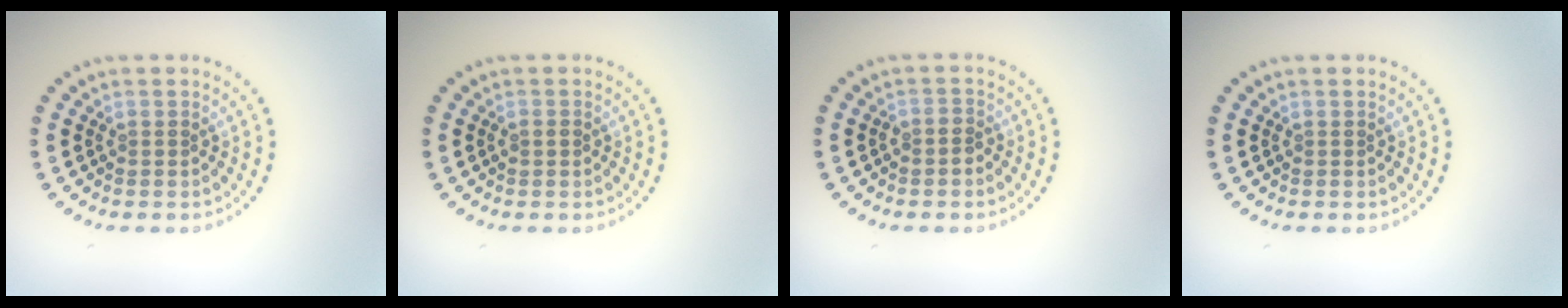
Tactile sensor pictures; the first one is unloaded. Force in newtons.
{"total": 0.8, "press": 0.8, "slide": 0.1}
{"total": 1.0, "press": 0.7, "slide": 0.6}
{"total": 0.0}